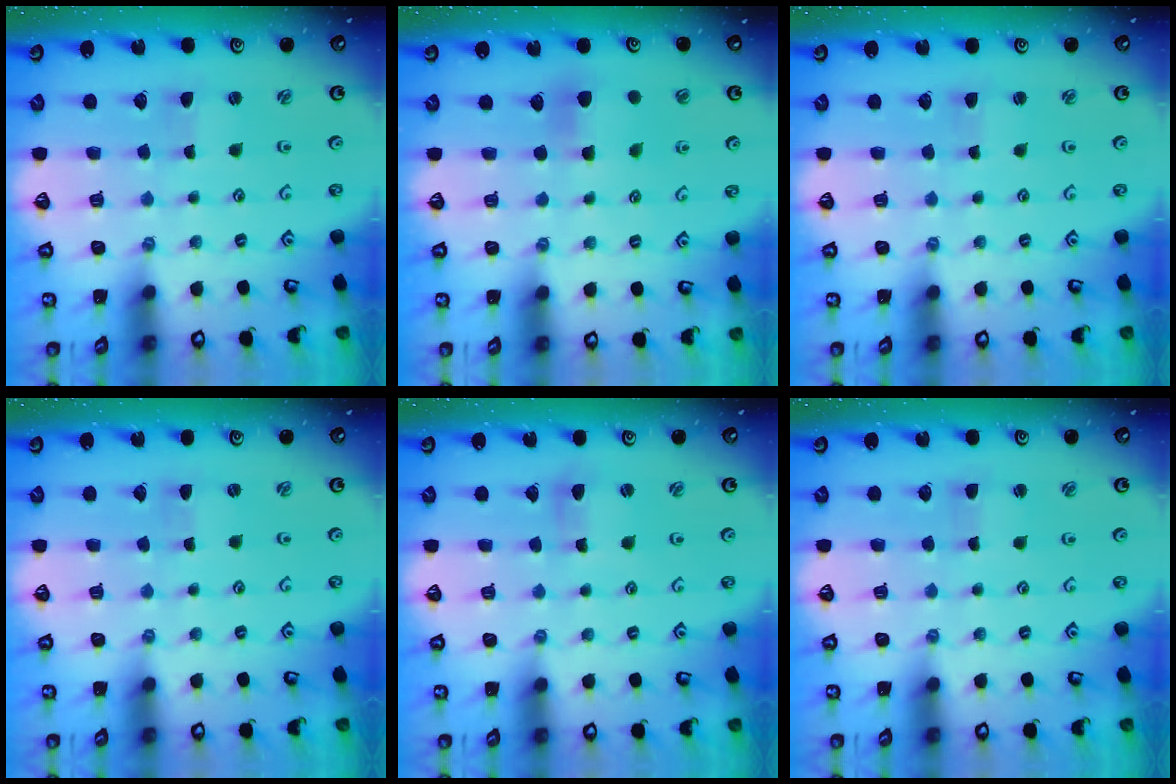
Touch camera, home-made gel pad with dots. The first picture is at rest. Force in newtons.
{"total": 7.1, "press": 7.1, "slide": 0.4}
{"total": 1.5, "press": 1.4, "slide": 0.2}
{"total": 0.0}
{"total": 2.1, "press": 2.1, "slide": 0.3}
{"total": 1.3, "press": 1.3, "slide": 0.1}